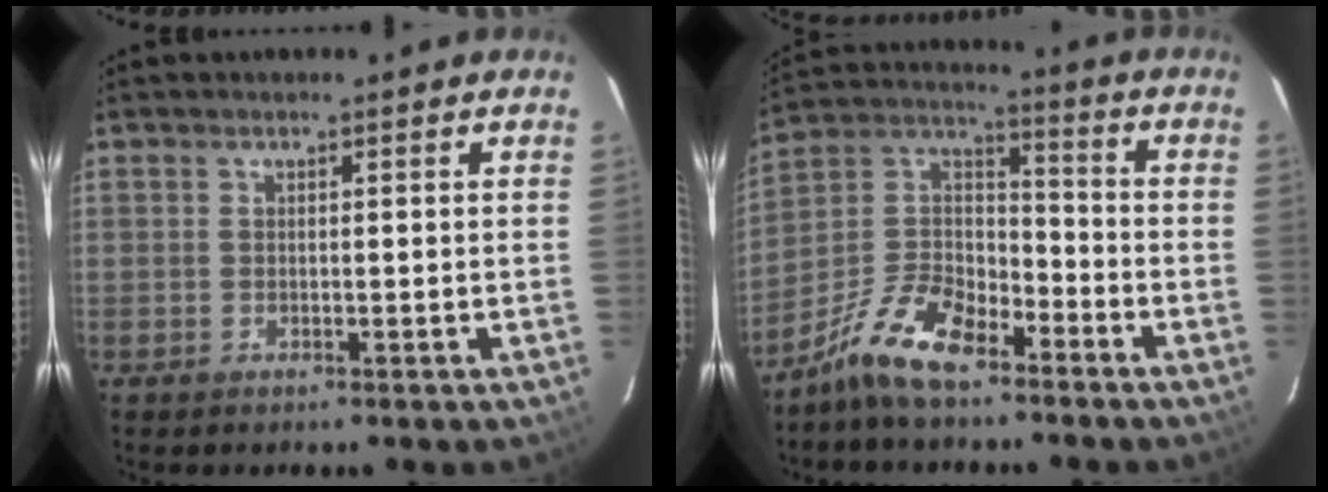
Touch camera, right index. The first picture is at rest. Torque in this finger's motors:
{"motor_torque": [0.88, -0.76, 0.46, 0.13]}